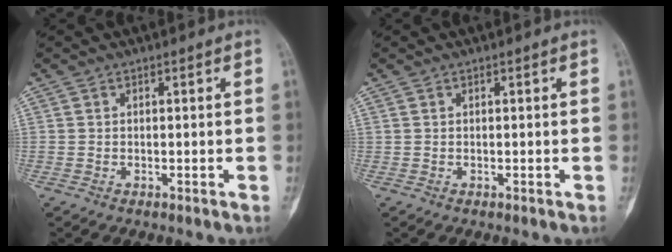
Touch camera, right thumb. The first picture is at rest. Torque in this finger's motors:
{"motor_torque": [0.00, 0.00, 0.26, 0.18, 0.01]}